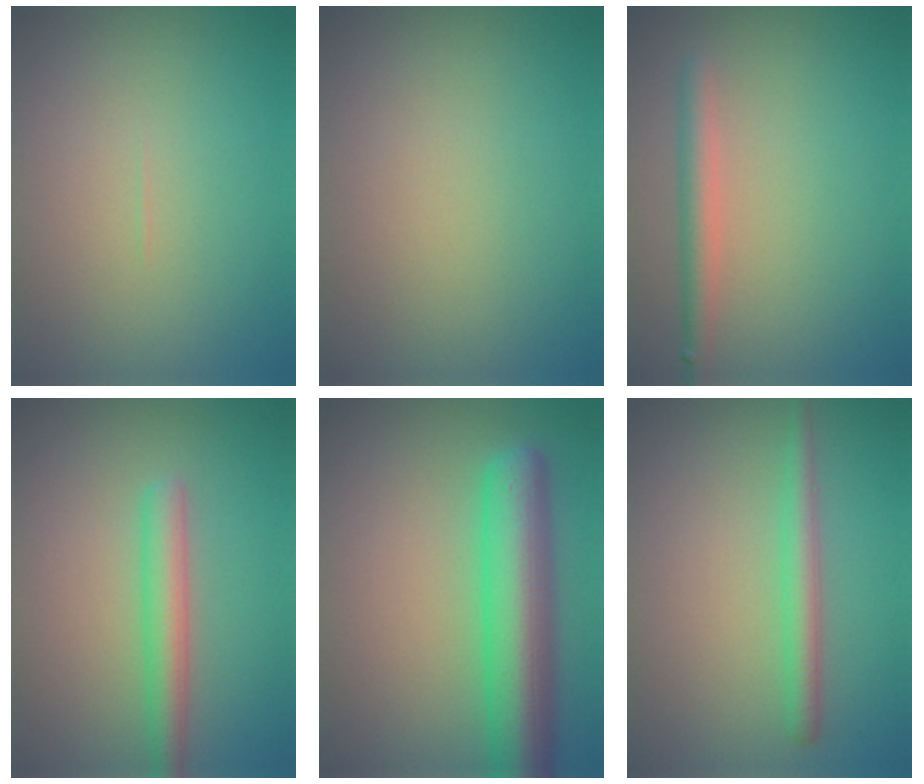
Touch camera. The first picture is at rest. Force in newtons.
{"total": 0.0}
{"total": 2.3, "press": 2.3, "slide": 0.1}
{"total": 3.0, "press": 3.0, "slide": 0.1}
{"total": 7.7, "press": 7.6, "slide": 0.4}
{"total": 2.3, "press": 2.3, "slide": 0.1}